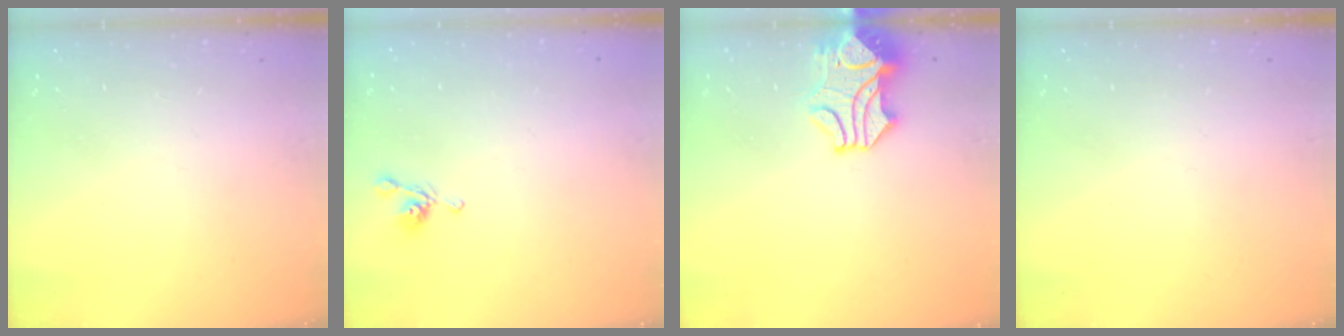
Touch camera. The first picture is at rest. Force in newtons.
{"total": 4.9, "press": 4.8, "slide": 0.3}
{"total": 2.7, "press": 2.5, "slide": 0.9}
{"total": 0.0}